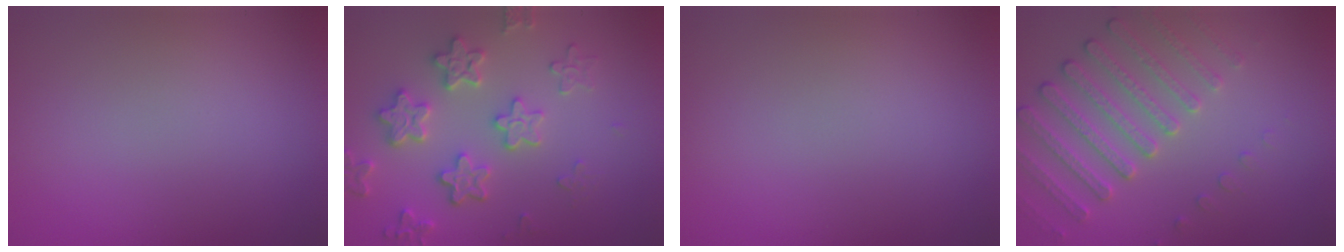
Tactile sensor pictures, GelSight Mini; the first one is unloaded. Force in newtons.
{"total": 4.0, "press": 3.9, "slide": 1.2}
{"total": 0.0}
{"total": 4.1, "press": 3.8, "slide": 1.5}